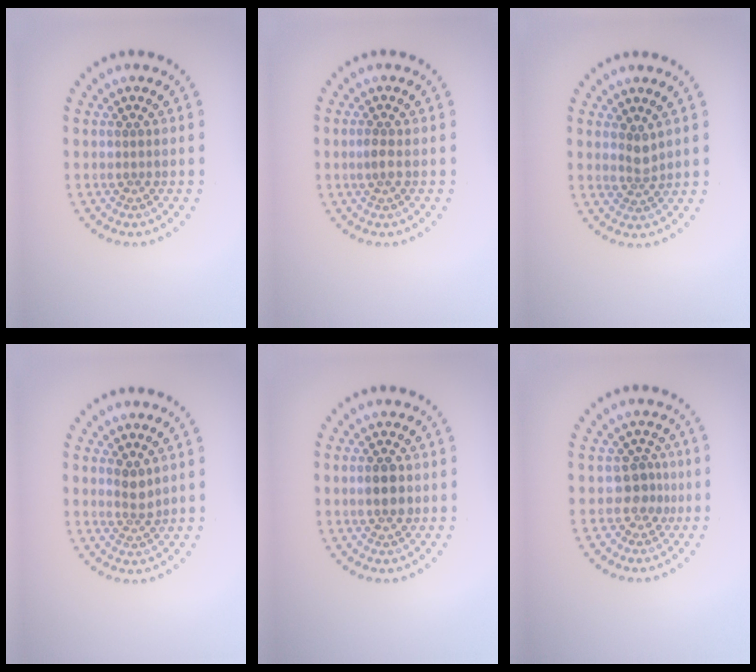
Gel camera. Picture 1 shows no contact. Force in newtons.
{"total": 1.1, "press": 0.9, "slide": 0.5}
{"total": 1.7, "press": 1.2, "slide": 1.1}
{"total": 1.8, "press": 1.5, "slide": 1.0}
{"total": 2.7, "press": 2.7, "slide": 0.1}
{"total": 2.2, "press": 1.7, "slide": 1.3}